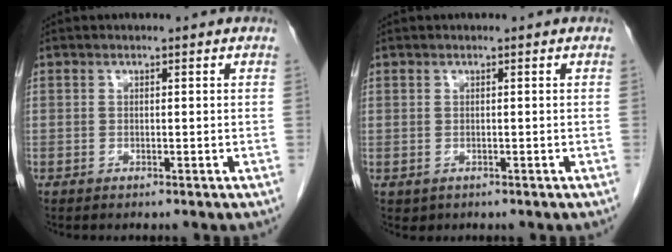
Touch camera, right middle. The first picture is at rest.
{"total": 1.4, "force": [-0.6, 1.3, 0.3], "torque": [-0.002, 0.003, -0.001]}